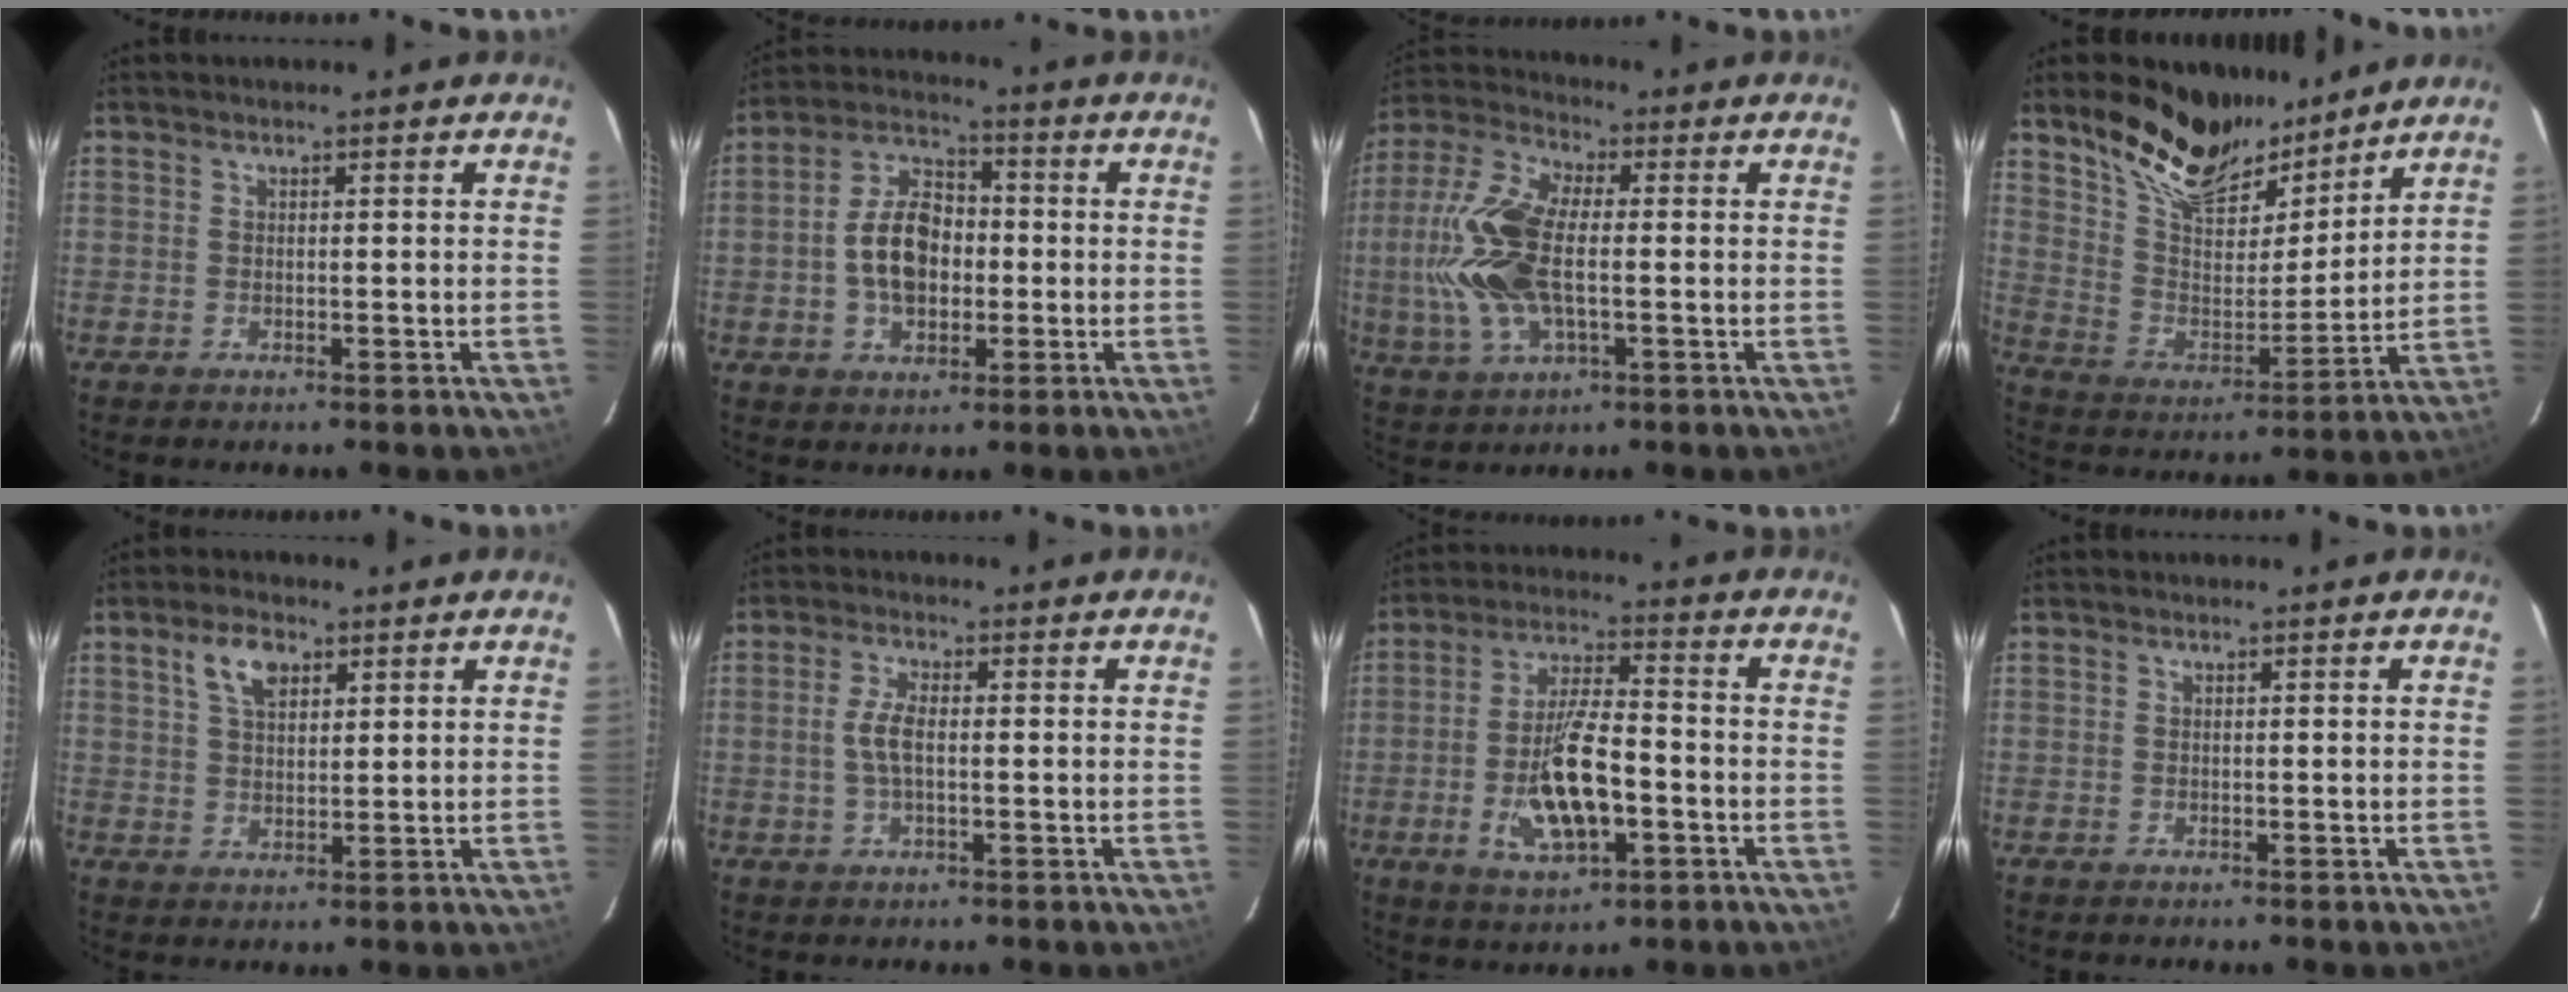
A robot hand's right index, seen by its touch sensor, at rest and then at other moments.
{"total": 10.7, "force": [-1.3, 7.1, 7.9], "torque": [-0.151, 0.025, -0.019]}
{"total": 16.4, "force": [-1.1, 8.1, 14.3], "torque": [-0.321, 0.006, -0.022]}
{"total": 18.2, "force": [13.9, 7.7, 8.9], "torque": [-0.181, 0.016, 0.255]}
{"total": 5.6, "force": [2.9, 3.0, 3.8], "torque": [-0.068, 0.012, 0.054]}
{"total": 4.4, "force": [-0.3, 1.7, 4.0], "torque": [-0.083, 0.003, -0.005]}
{"total": 13.1, "force": [-3.9, 4.9, 11.5], "torque": [-0.231, -0.004, -0.063]}
{"total": 0.0}